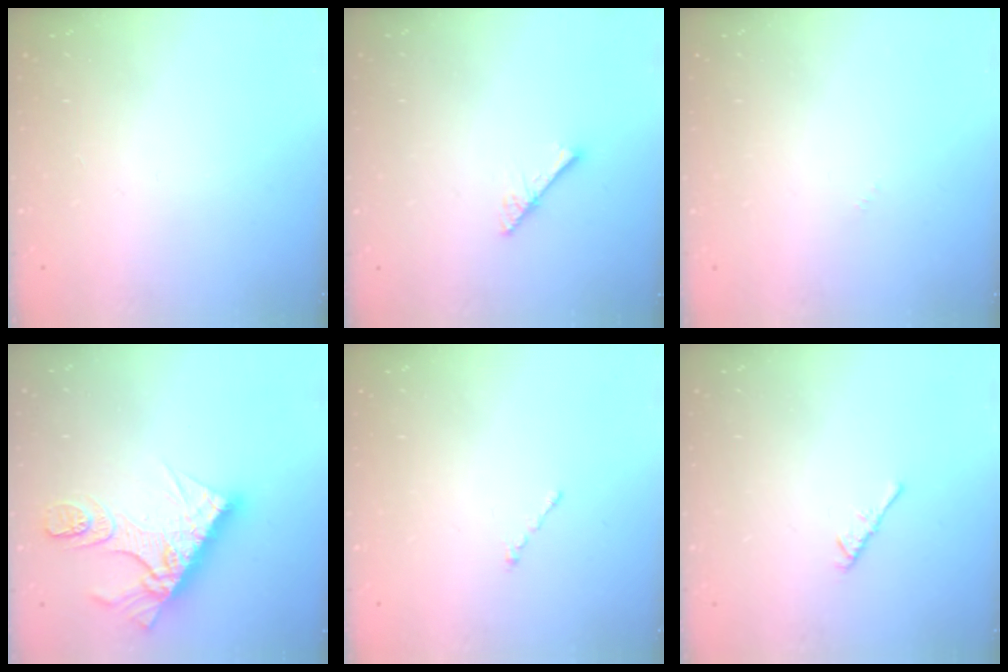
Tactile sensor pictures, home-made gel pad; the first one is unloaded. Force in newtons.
{"total": 2.9, "press": 2.9, "slide": 0.2}
{"total": 0.0}
{"total": 14.5, "press": 14.4, "slide": 1.2}
{"total": 0.7, "press": 0.7, "slide": 0.2}
{"total": 2.4, "press": 2.3, "slide": 0.6}